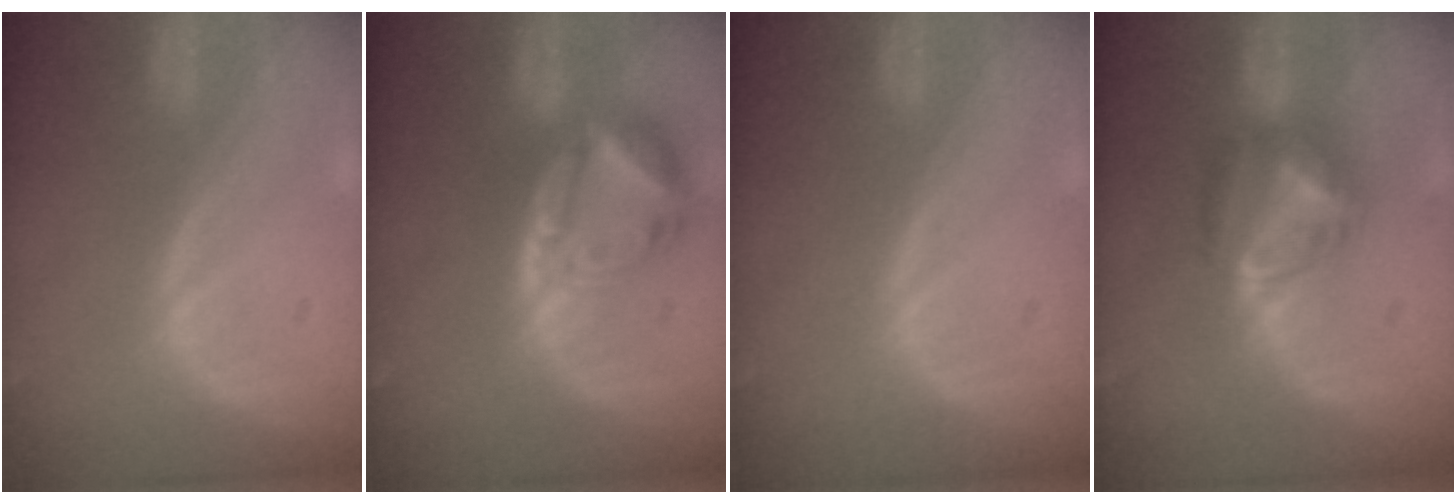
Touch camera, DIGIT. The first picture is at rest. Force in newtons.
{"total": 8.1, "press": 7.0, "slide": 4.0}
{"total": 0.0}
{"total": 6.6, "press": 6.2, "slide": 2.5}